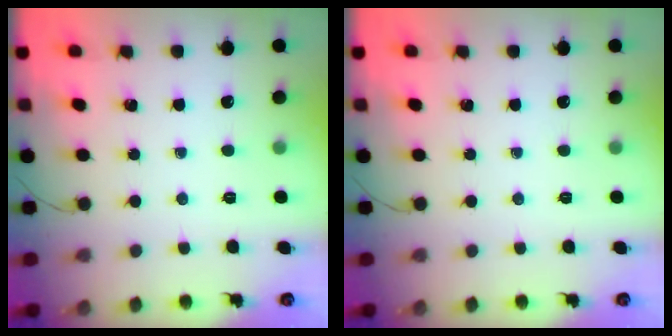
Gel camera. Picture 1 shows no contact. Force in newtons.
{"total": 0.0}